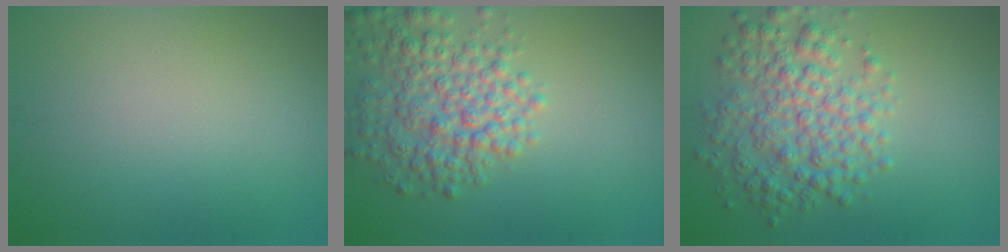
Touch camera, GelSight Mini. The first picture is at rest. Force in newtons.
{"total": 5.6, "press": 5.6, "slide": 0.3}
{"total": 5.8, "press": 5.8, "slide": 0.1}